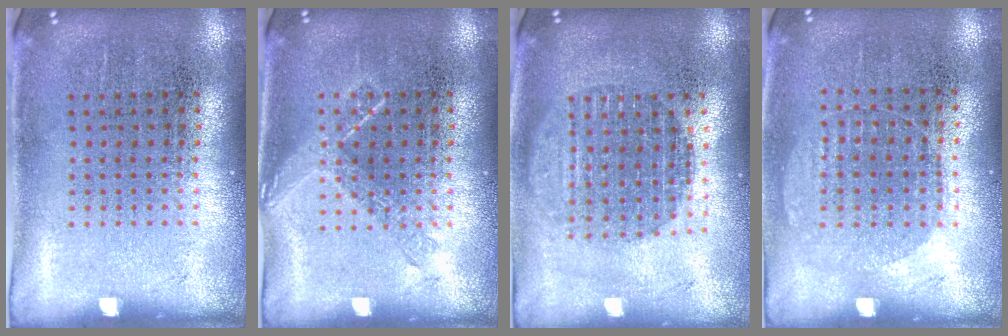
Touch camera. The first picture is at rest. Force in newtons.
{"total": 1.0, "press": 0.9, "slide": 0.2}
{"total": 1.7, "press": 1.4, "slide": 0.9}
{"total": 0.6, "press": 0.5, "slide": 0.3}